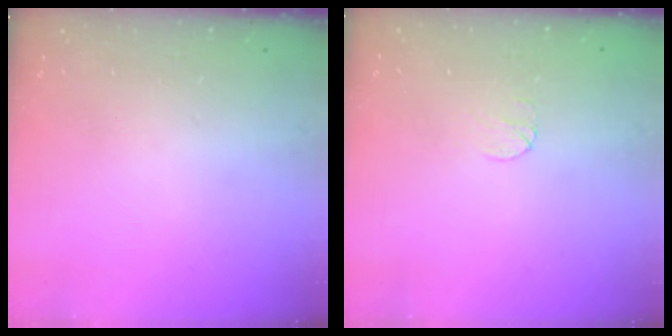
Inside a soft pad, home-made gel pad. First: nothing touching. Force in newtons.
{"total": 4.9, "press": 4.8, "slide": 0.4}